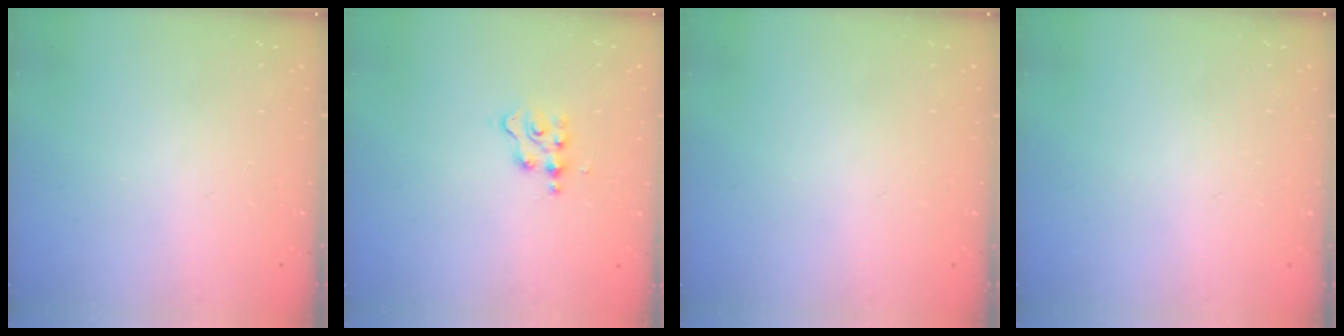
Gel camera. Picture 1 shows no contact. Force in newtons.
{"total": 2.6, "press": 2.6, "slide": 0.3}
{"total": 0.0}
{"total": 0.0}